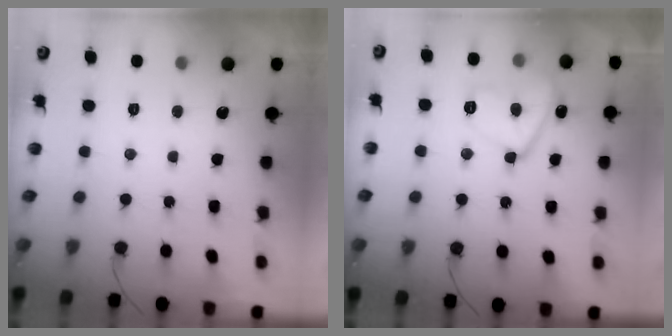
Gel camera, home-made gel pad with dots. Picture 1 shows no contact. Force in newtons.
{"total": 12.4, "press": 12.1, "slide": 2.7}